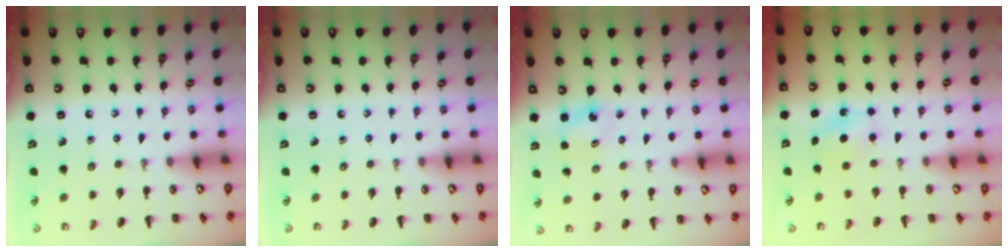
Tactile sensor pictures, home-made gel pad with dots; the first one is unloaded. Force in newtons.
{"total": 0.0}
{"total": 2.6, "press": 2.5, "slide": 0.7}
{"total": 5.7, "press": 5.5, "slide": 1.5}